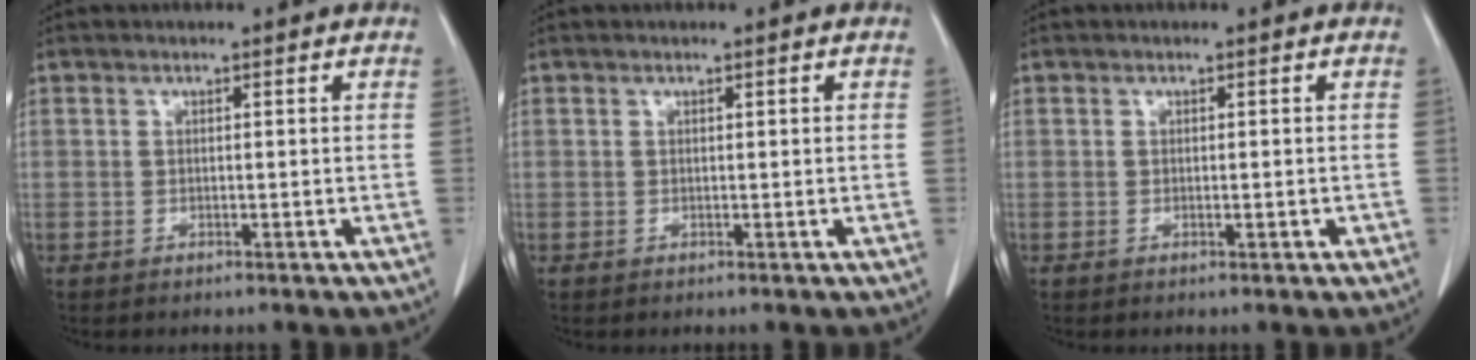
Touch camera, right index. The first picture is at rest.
{"total": 0.0}
{"total": 1.0, "force": [-0.3, 0.3, 0.9], "torque": [-0.013, -0.002, -0.002]}